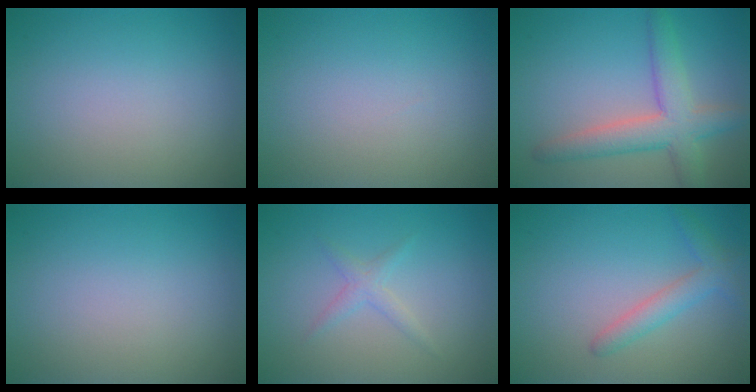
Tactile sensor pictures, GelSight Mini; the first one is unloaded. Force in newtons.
{"total": 0.0}
{"total": 5.2, "press": 5.2, "slide": 0.2}
{"total": 0.0}
{"total": 1.3, "press": 1.3, "slide": 0.1}
{"total": 2.3, "press": 2.3, "slide": 0.1}